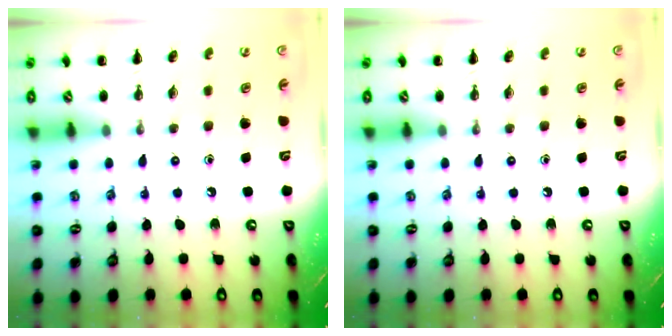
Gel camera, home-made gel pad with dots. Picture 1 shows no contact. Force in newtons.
{"total": 0.0}